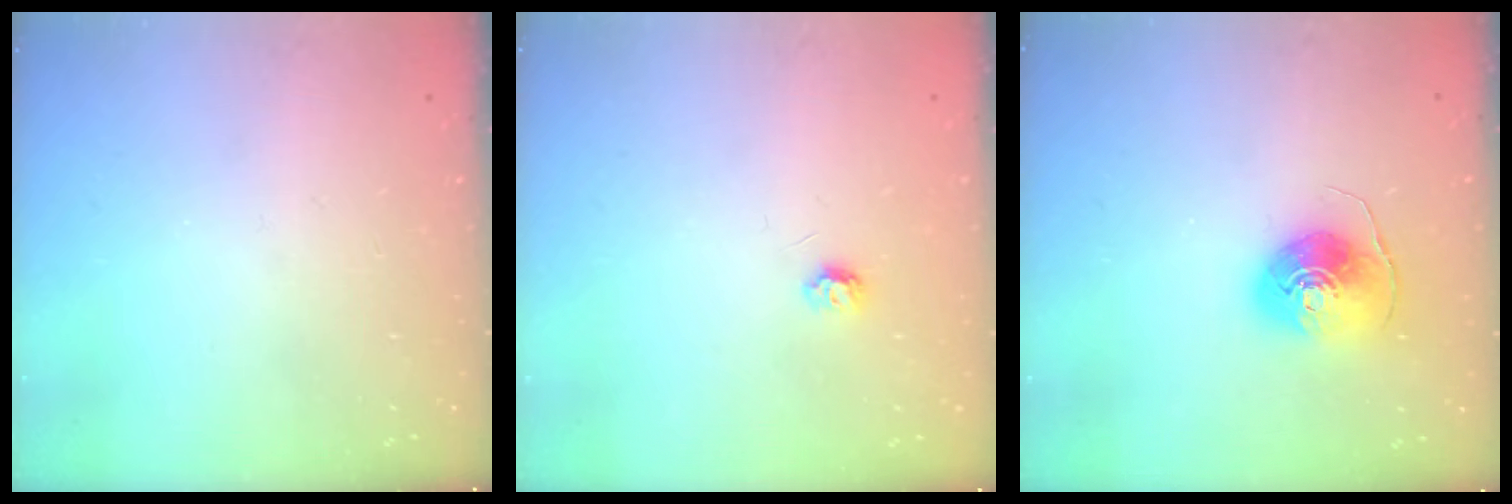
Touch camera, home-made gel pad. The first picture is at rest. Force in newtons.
{"total": 4.2, "press": 4.1, "slide": 0.4}
{"total": 8.1, "press": 8.0, "slide": 0.3}